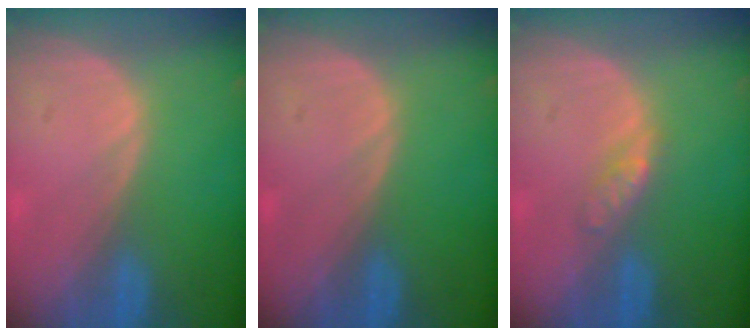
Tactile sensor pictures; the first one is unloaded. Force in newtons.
{"total": 0.0}
{"total": 2.4, "press": 2.4, "slide": 0.2}